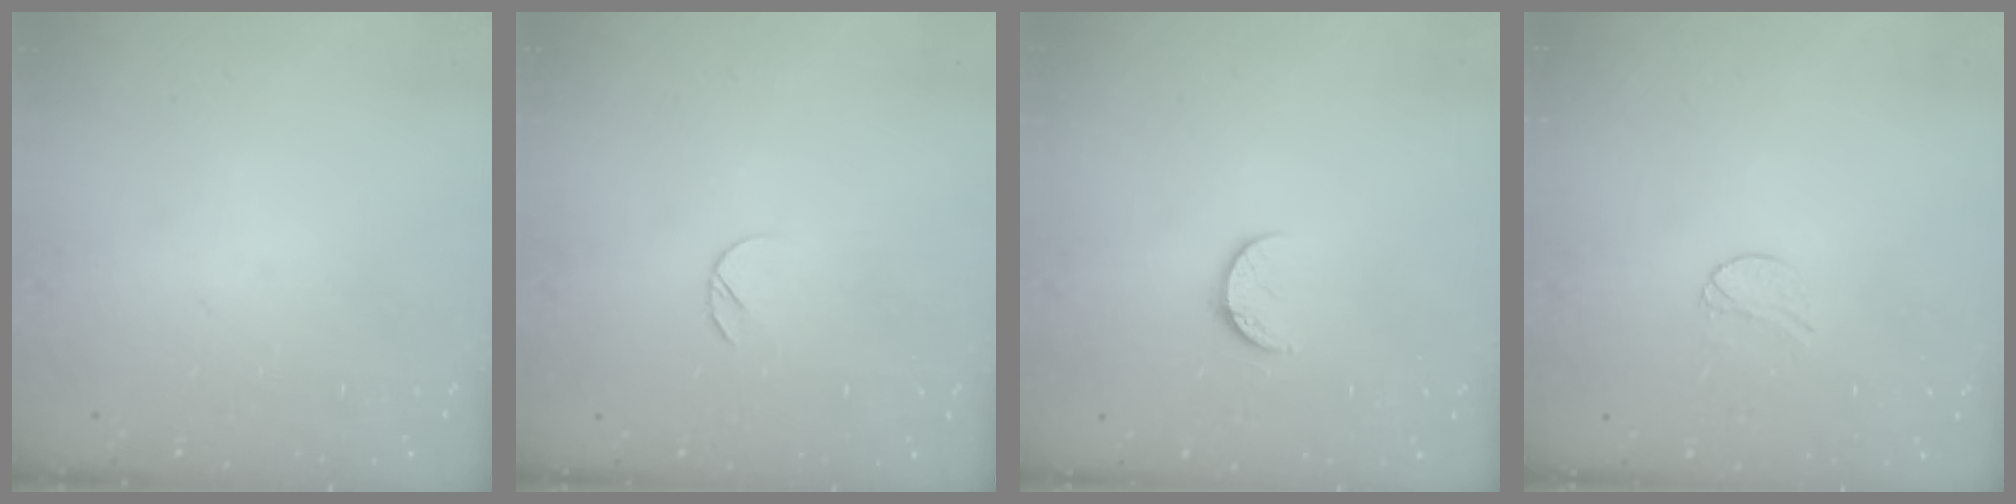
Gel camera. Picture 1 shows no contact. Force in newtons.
{"total": 3.2, "press": 3.2, "slide": 0.3}
{"total": 7.1, "press": 7.0, "slide": 0.7}
{"total": 6.0, "press": 5.9, "slide": 0.6}